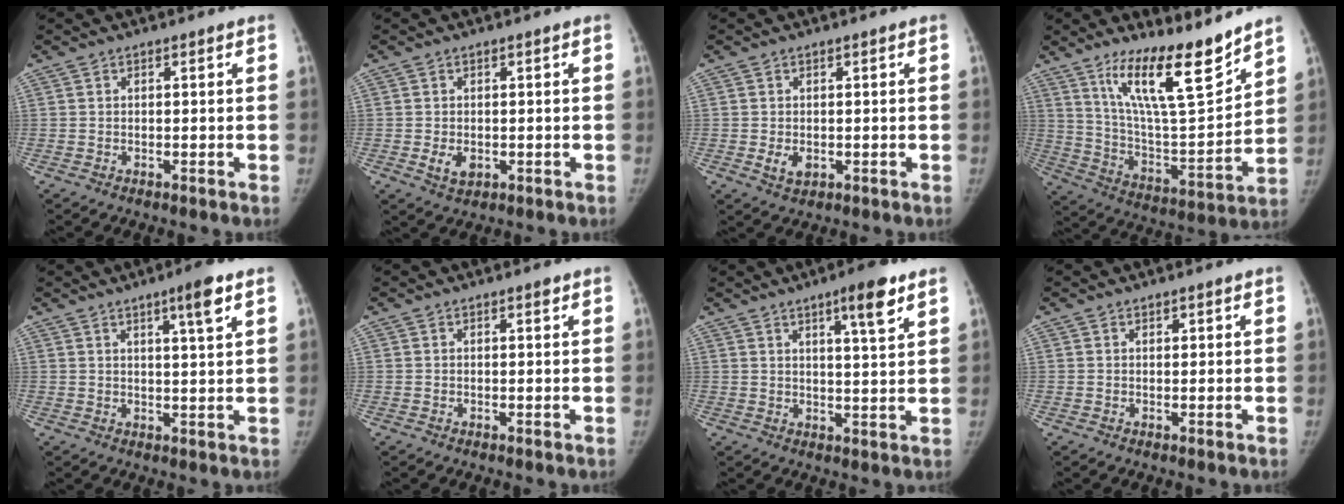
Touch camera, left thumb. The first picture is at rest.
{"total": 3.0, "force": [-0.6, 2.1, 2.1], "torque": [-0.033, -0.004, -0.003]}
{"total": 2.6, "force": [-0.4, 1.8, 1.8], "torque": [-0.029, -0.004, -0.001]}
{"total": 18.4, "force": [13.0, 3.9, 12.5], "torque": [-0.177, -0.088, 0.231]}
{"total": 5.4, "force": [3.0, 0.3, 4.5], "torque": [-0.066, -0.016, 0.047]}
{"total": 0.6, "force": [0.4, 0.2, 0.4], "torque": [-0.006, -0.002, 0.005]}
{"total": 7.3, "force": [4.3, 1.0, 5.8], "torque": [-0.082, -0.025, 0.065]}
{"total": 0.6, "force": [0.4, 0.3, 0.2], "torque": [0.001, -0.002, 0.006]}